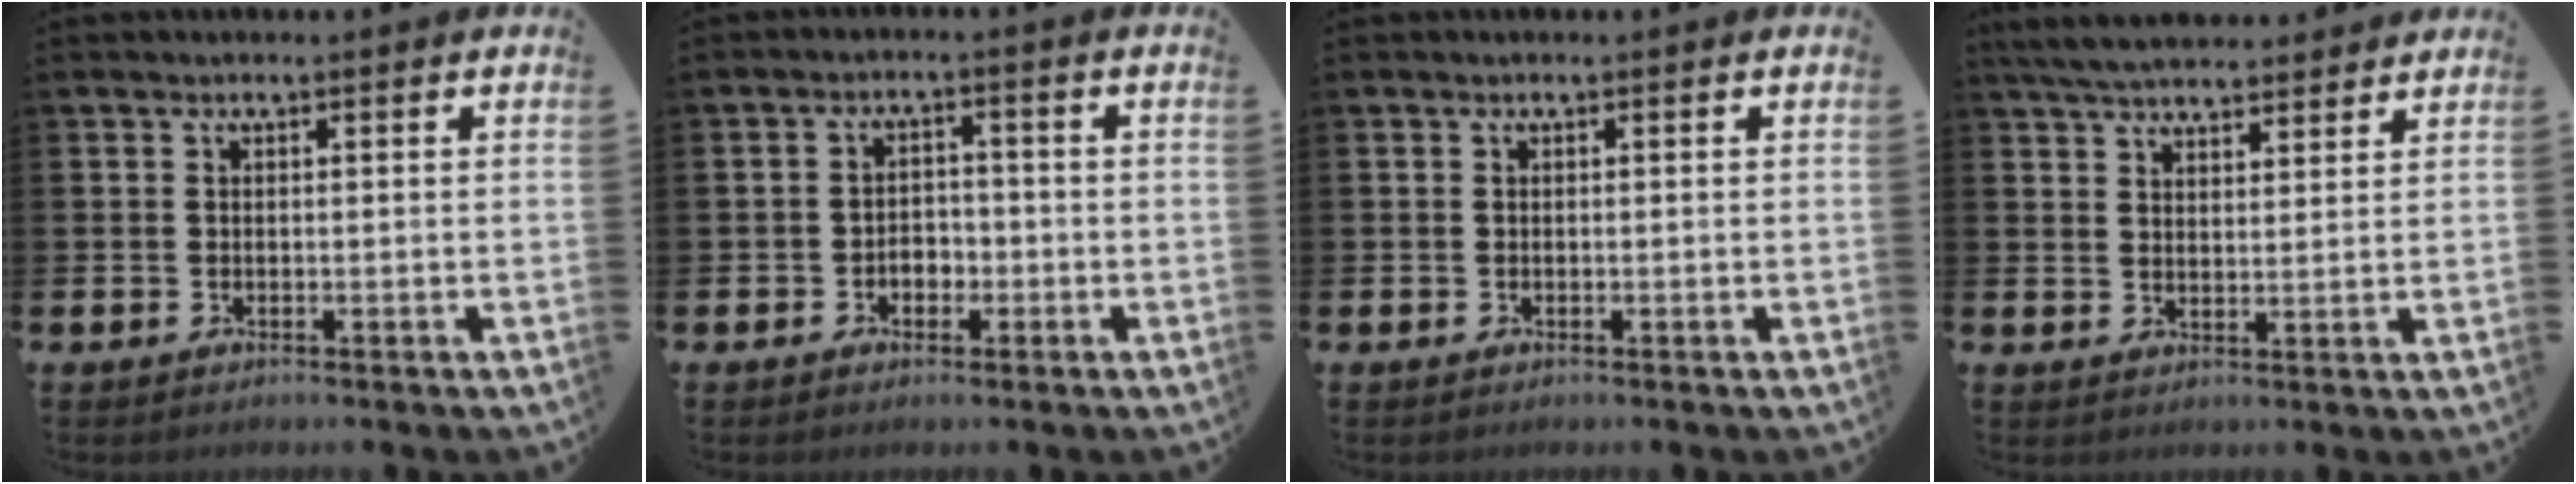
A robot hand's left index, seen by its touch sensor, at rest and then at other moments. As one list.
[{"total": 2.4, "force": [-1.2, 1.8, 1.0], "torque": [-0.013, 0.003, -0.029]}, {"total": 0.0}, {"total": 5.7, "force": [5.5, 1.0, 1.2], "torque": [-0.044, -0.018, 0.101]}]